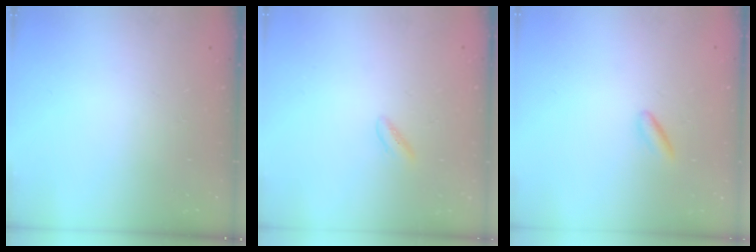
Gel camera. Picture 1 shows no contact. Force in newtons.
{"total": 1.3, "press": 1.1, "slide": 0.7}
{"total": 1.7, "press": 1.6, "slide": 0.7}